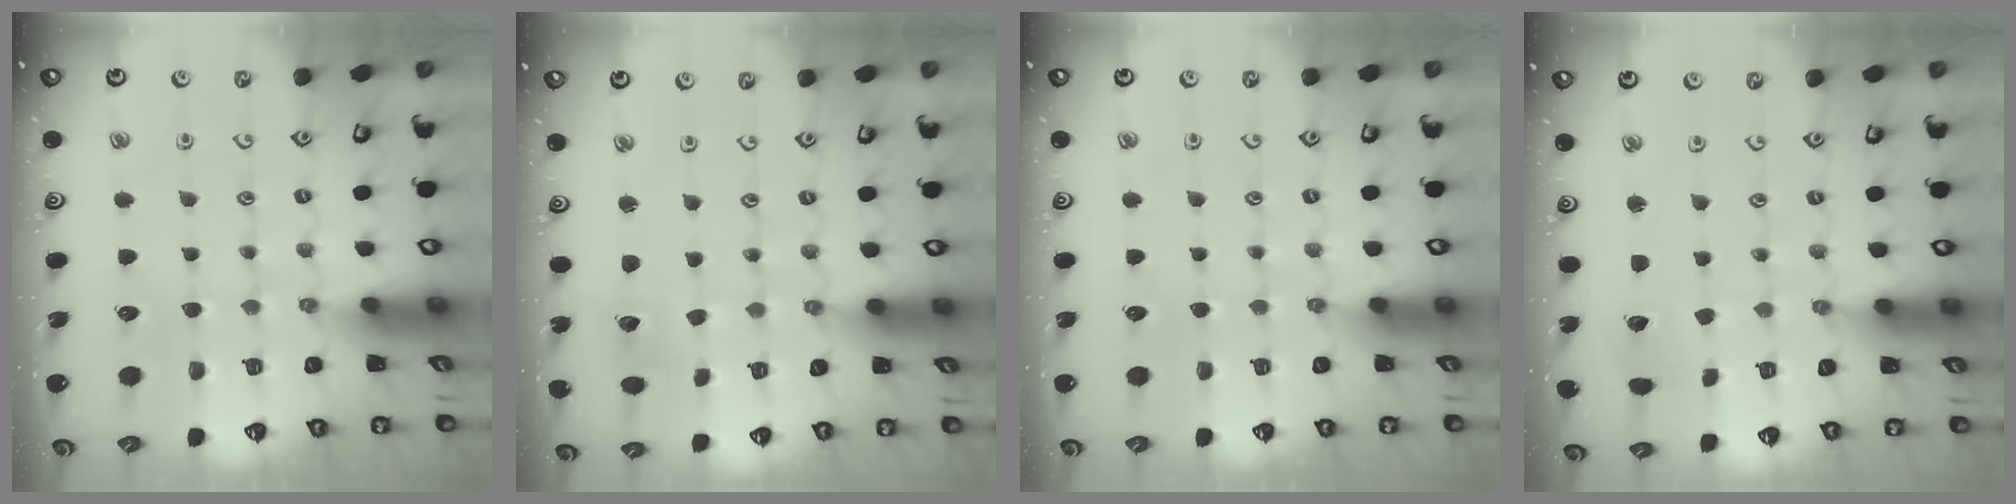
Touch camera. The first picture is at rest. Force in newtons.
{"total": 3.0, "press": 3.0, "slide": 0.3}
{"total": 0.0}
{"total": 2.5, "press": 2.5, "slide": 0.2}